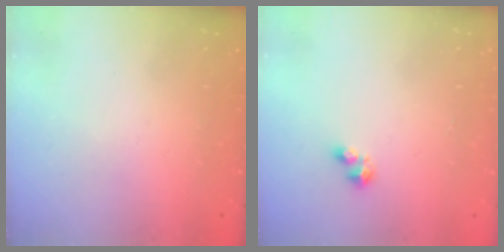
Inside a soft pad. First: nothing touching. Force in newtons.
{"total": 2.5, "press": 2.5, "slide": 0.4}